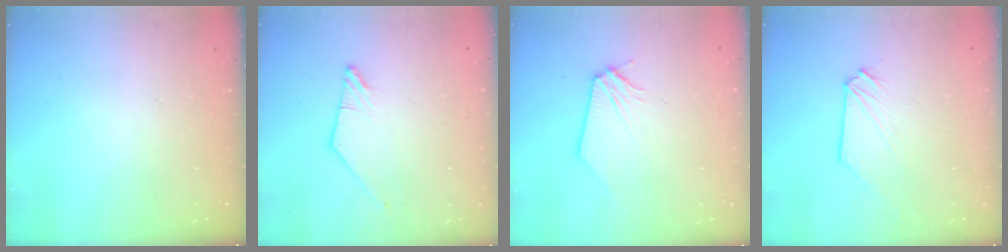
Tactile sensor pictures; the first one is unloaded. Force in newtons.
{"total": 0.8, "press": 0.8, "slide": 0.2}
{"total": 0.0}
{"total": 0.0}